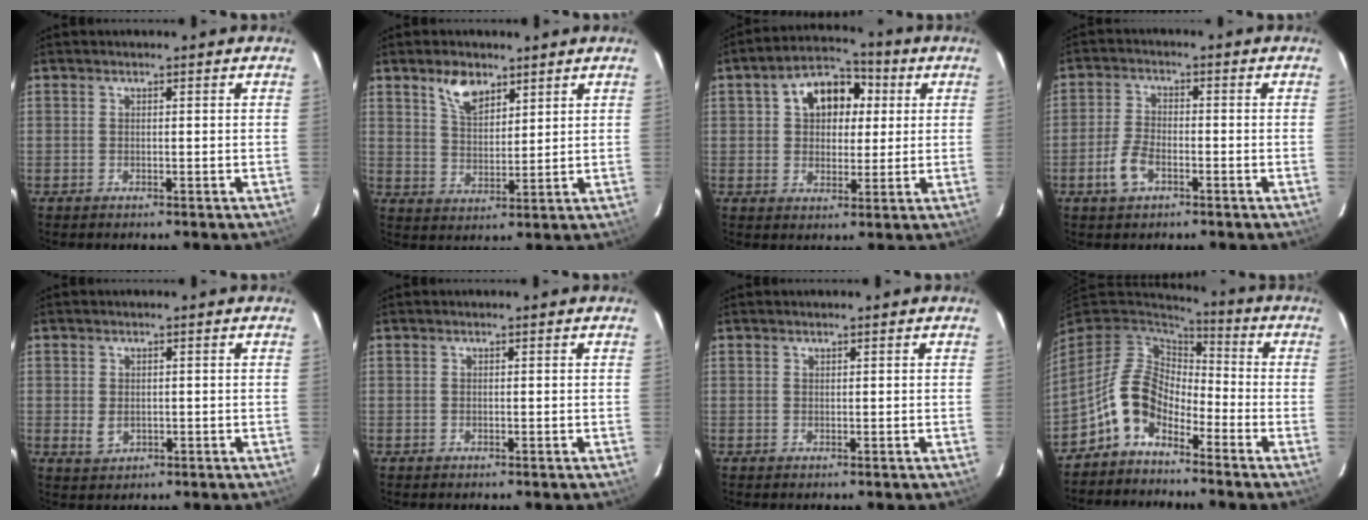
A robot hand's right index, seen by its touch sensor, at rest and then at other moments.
{"total": 6.6, "force": [4.4, 3.3, 3.7], "torque": [-0.062, 0.005, 0.083]}
{"total": 10.5, "force": [2.9, 7.5, 6.8], "torque": [-0.118, 0.039, 0.047]}
{"total": 5.5, "force": [-2.7, 2.9, 3.8], "torque": [-0.089, 0.002, -0.051]}
{"total": 2.6, "force": [-0.2, 2.1, 1.5], "torque": [-0.029, -0.001, 0.000]}
{"total": 0.0}
{"total": 0.0}
{"total": 10.3, "force": [-5.7, 6.3, 5.7], "torque": [-0.120, 0.024, -0.119]}